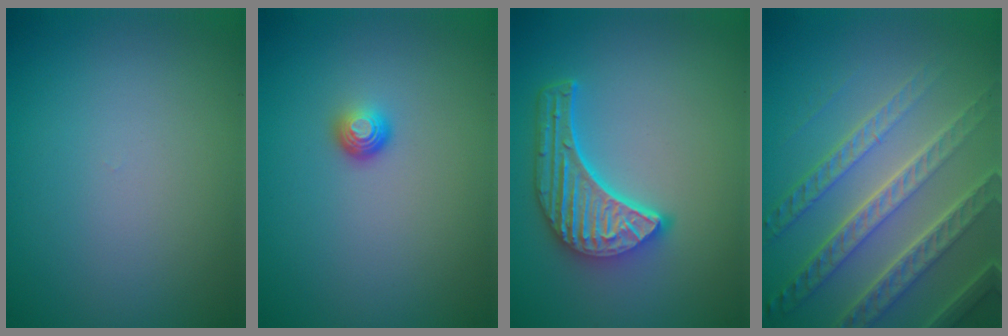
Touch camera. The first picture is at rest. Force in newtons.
{"total": 1.6, "press": 1.0, "slide": 1.3}
{"total": 5.7, "press": 4.4, "slide": 3.6}
{"total": 8.0, "press": 5.4, "slide": 5.8}